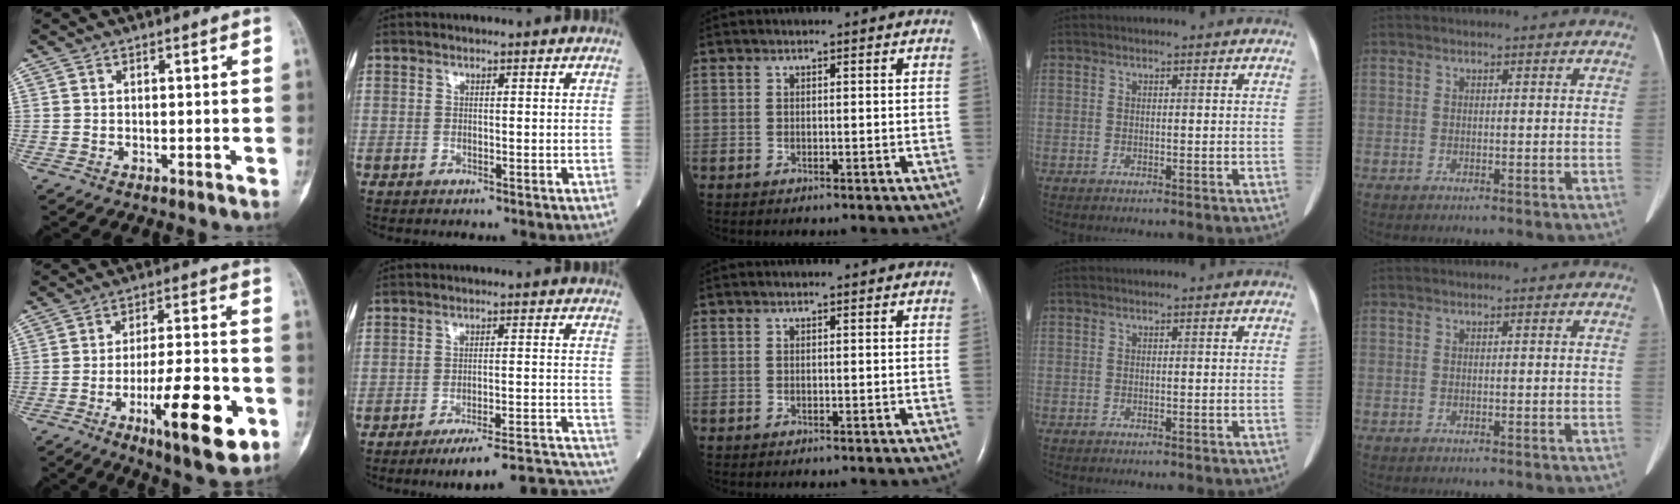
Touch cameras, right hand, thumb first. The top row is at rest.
{"thumb": {"total": 17.3, "force": [-6.8, 4.8, 15.1], "torque": [-0.228, 0.024, -0.098]}, "index": {"total": 18.7, "force": [-17.8, -1.0, 5.5], "torque": [-0.012, 0.006, -0.231]}}